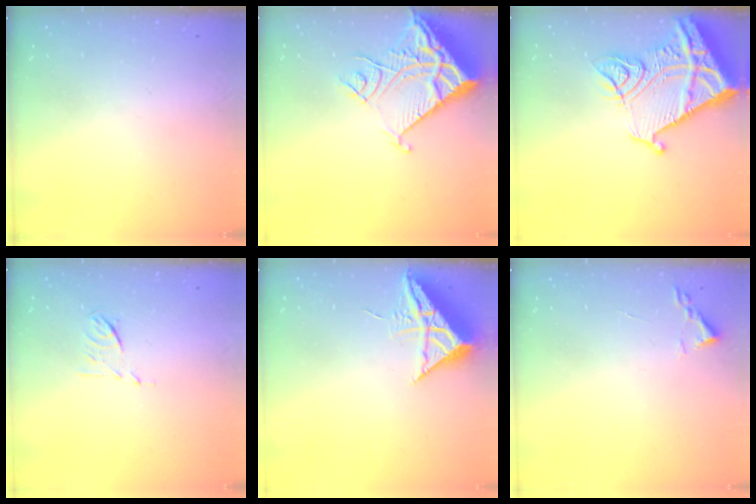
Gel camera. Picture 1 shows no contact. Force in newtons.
{"total": 12.8, "press": 12.7, "slide": 1.7}
{"total": 18.7, "press": 18.6, "slide": 2.1}
{"total": 5.5, "press": 5.4, "slide": 1.1}
{"total": 10.0, "press": 9.9, "slide": 0.8}
{"total": 1.8, "press": 1.7, "slide": 0.2}